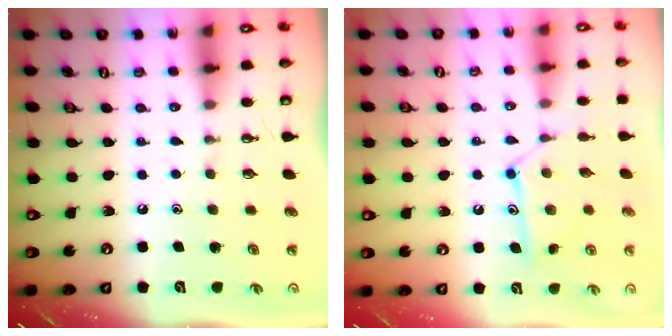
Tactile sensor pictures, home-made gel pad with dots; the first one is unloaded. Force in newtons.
{"total": 11.8, "press": 11.8, "slide": 0.2}